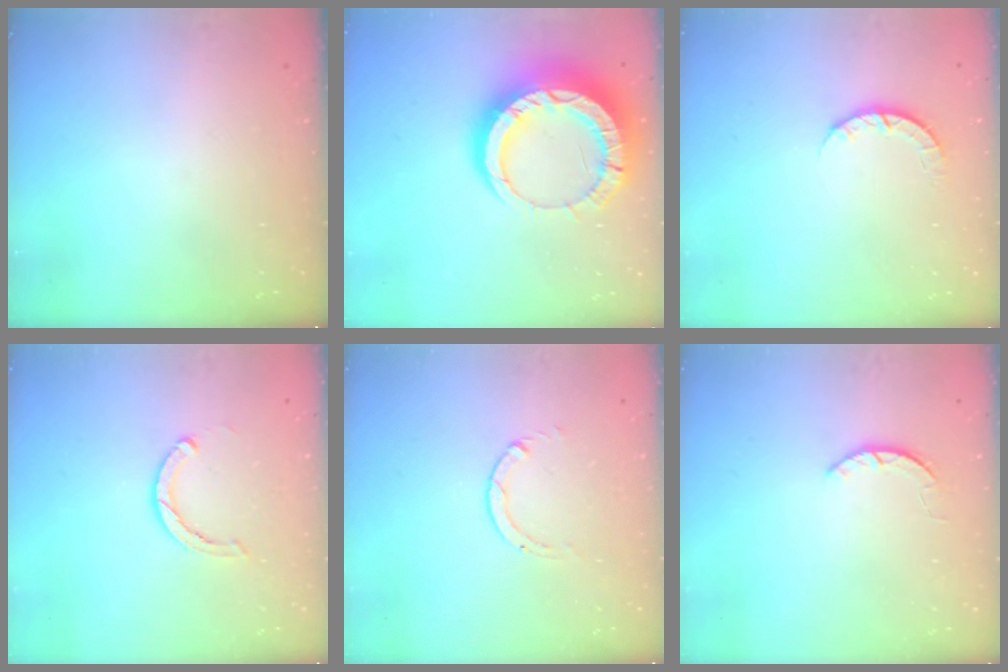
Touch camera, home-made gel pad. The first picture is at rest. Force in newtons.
{"total": 18.7, "press": 18.6, "slide": 1.9}
{"total": 3.4, "press": 3.4, "slide": 0.4}
{"total": 3.5, "press": 3.4, "slide": 0.5}
{"total": 0.9, "press": 0.9, "slide": 0.1}
{"total": 1.6, "press": 1.6, "slide": 0.3}